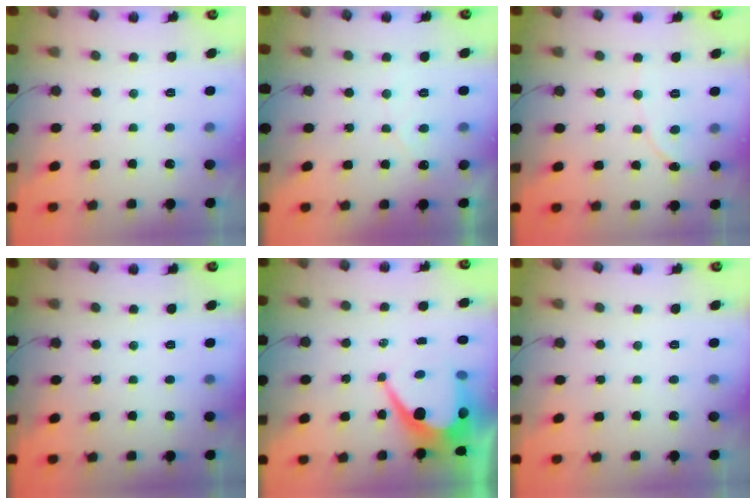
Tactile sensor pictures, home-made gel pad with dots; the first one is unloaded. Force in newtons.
{"total": 3.4, "press": 3.4, "slide": 0.1}
{"total": 1.1, "press": 1.1, "slide": 0.1}
{"total": 0.0}
{"total": 10.3, "press": 10.3, "slide": 0.5}
{"total": 0.0}